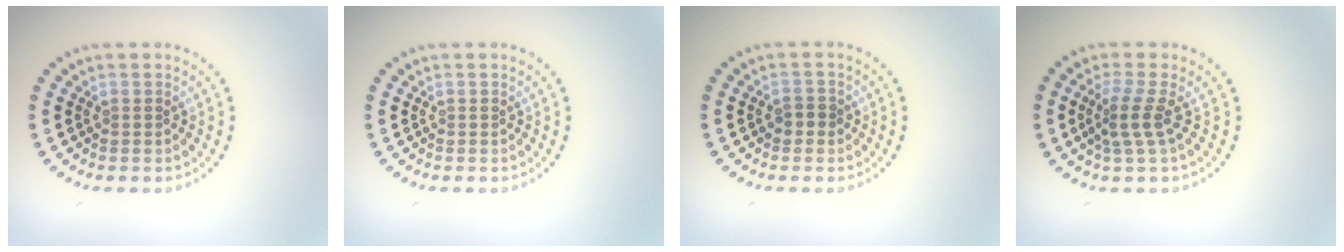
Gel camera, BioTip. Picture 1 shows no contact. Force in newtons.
{"total": 0.0}
{"total": 1.1, "press": 1.1, "slide": 0.4}
{"total": 2.6, "press": 1.9, "slide": 1.7}